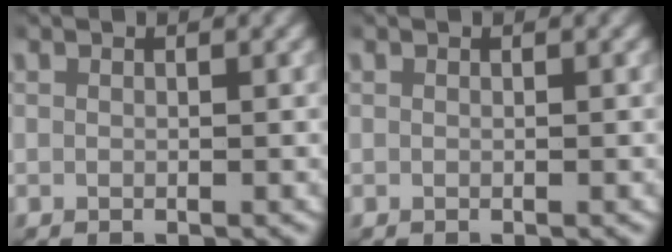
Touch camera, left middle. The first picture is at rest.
{"total": 0.0}